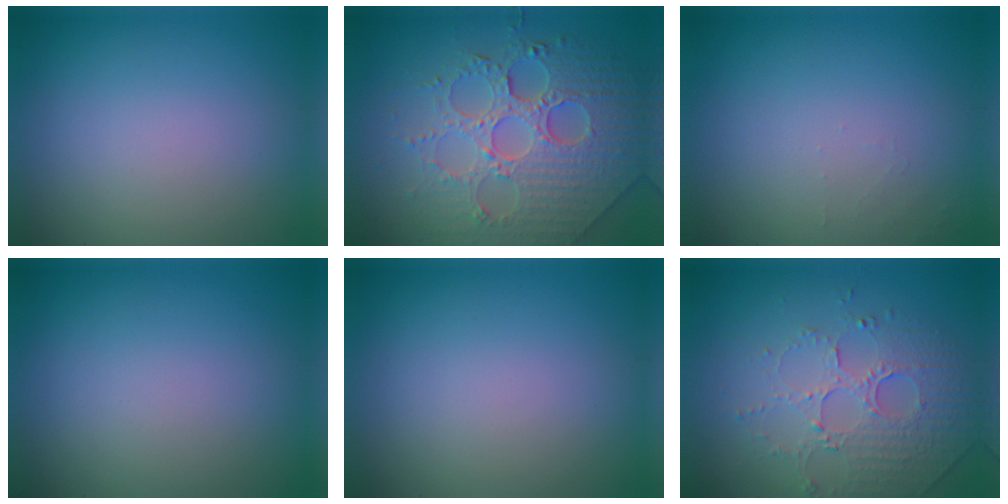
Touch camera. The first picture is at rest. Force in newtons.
{"total": 8.1, "press": 6.0, "slide": 5.5}
{"total": 0.7, "press": 0.7, "slide": 0.1}
{"total": 0.0}
{"total": 0.0}
{"total": 5.0, "press": 3.4, "slide": 3.7}